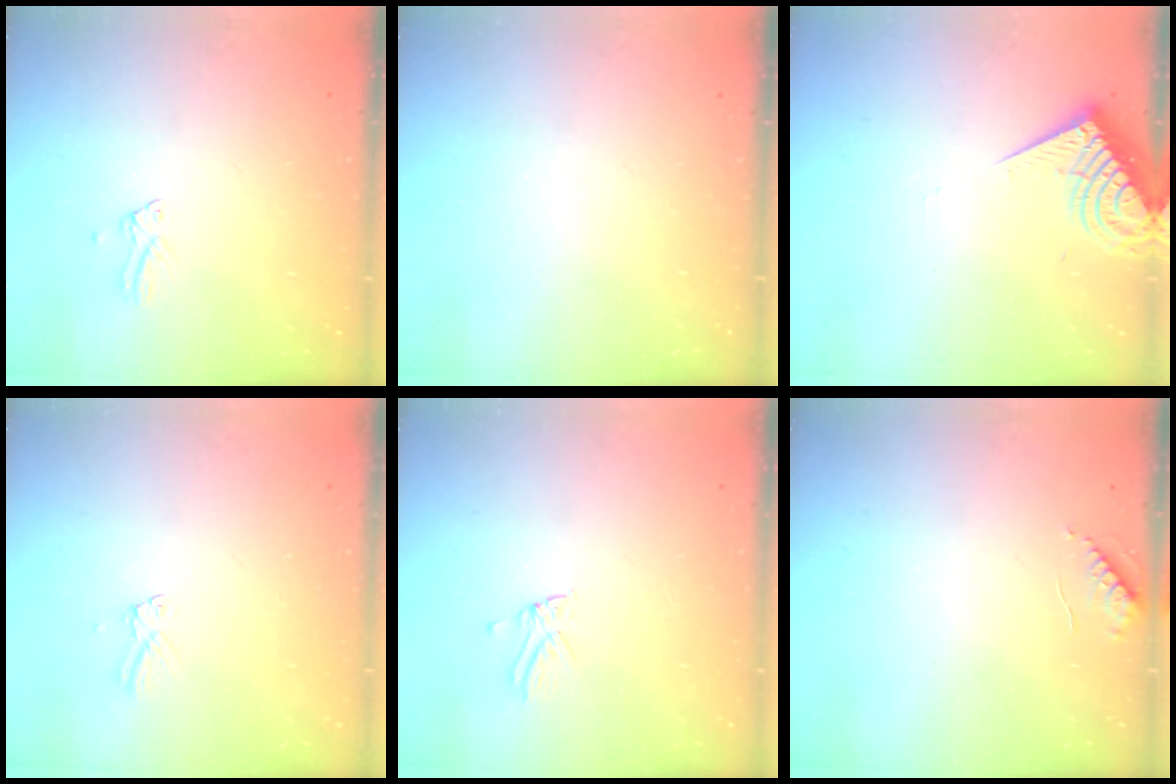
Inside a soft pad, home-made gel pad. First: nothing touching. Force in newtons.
{"total": 0.0}
{"total": 8.3, "press": 8.2, "slide": 0.6}
{"total": 1.5, "press": 1.5, "slide": 0.1}
{"total": 2.1, "press": 2.1, "slide": 0.1}
{"total": 6.6, "press": 6.6, "slide": 0.6}